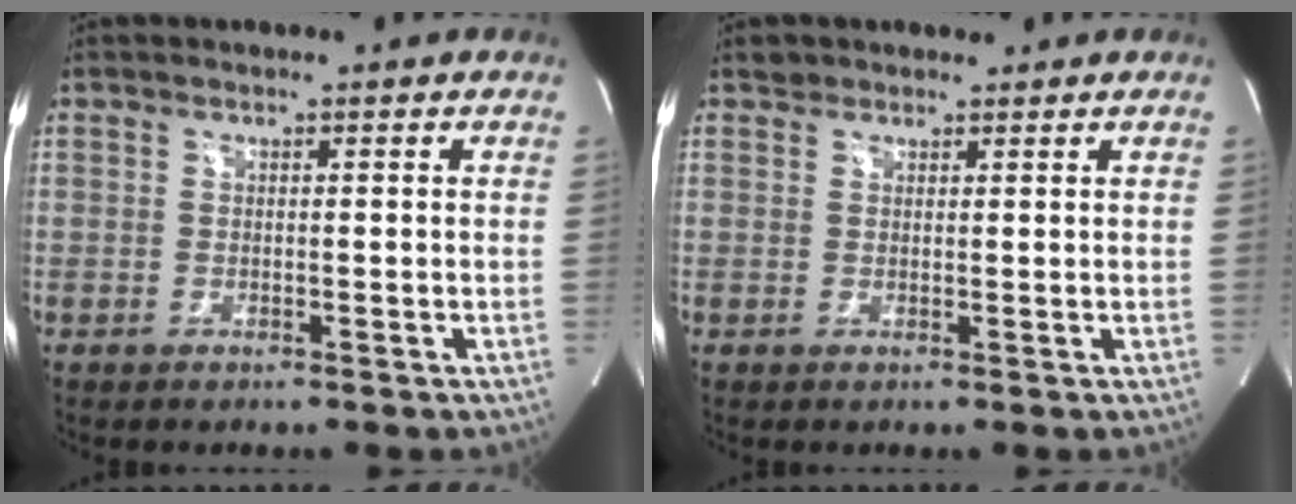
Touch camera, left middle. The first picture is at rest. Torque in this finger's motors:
{"motor_torque": [0.09, 0.08, -0.03, 0.01]}